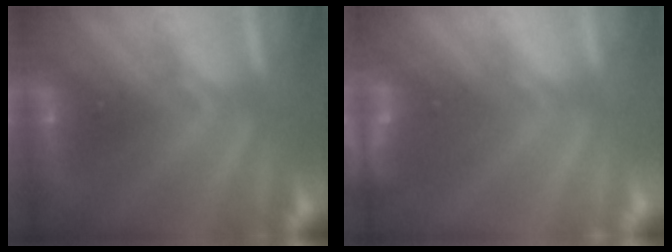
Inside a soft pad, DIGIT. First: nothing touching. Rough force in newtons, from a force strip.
{"total": 3.8}